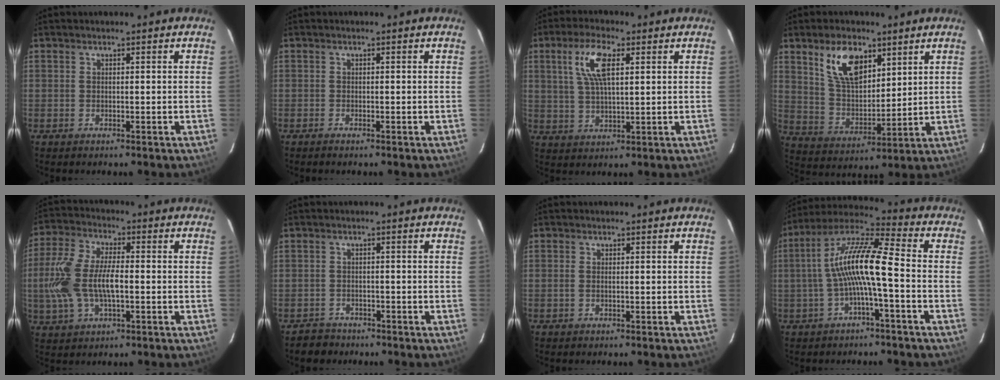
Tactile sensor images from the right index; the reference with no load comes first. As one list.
[{"total": 0.7, "force": [-0.6, 0.2, 0.2], "torque": [-0.006, -0.001, -0.013]}, {"total": 8.3, "force": [3.0, 2.9, 7.2], "torque": [-0.143, 0.011, 0.060]}, {"total": 11.6, "force": [6.4, 5.9, 7.7], "torque": [-0.140, 0.012, 0.132]}, {"total": 13.3, "force": [-1.5, 6.2, 11.7], "torque": [-0.258, 0.007, -0.026]}, {"total": 3.6, "force": [-2.6, 2.4, -0.2], "torque": [-0.007, 0.016, -0.042]}, {"total": 0.7, "force": [-0.1, 0.4, 0.6], "torque": [-0.015, 0.000, -0.001]}, {"total": 11.9, "force": [-1.8, 1.4, 11.6], "torque": [-0.233, 0.022, -0.037]}]